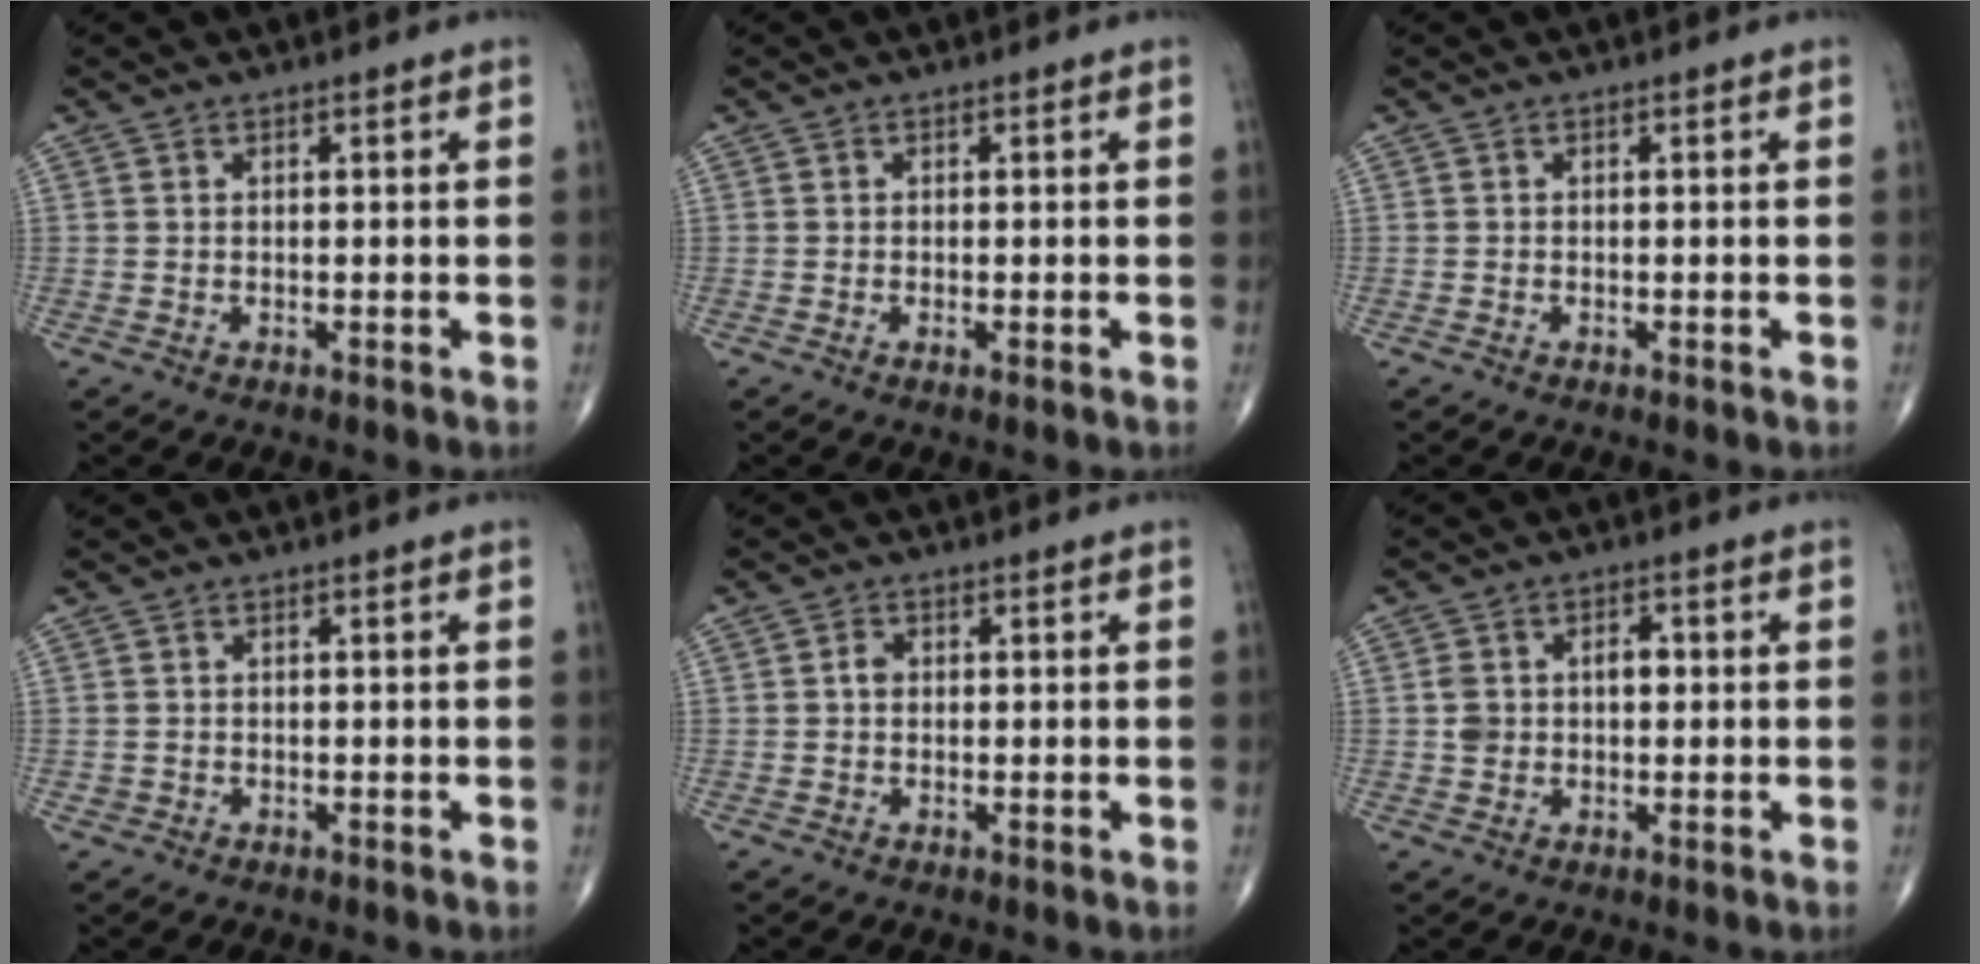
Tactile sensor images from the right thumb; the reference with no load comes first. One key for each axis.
{"total": 0.8, "fx": -0.3, "fy": 0.0, "fz": 0.7, "tx": -0.016, "ty": -0.003, "tz": -0.007}
{"total": 0.0}
{"total": 0.8, "fx": -0.2, "fy": 0.7, "fz": 0.0, "tx": 0.005, "ty": 0.005, "tz": -0.005}
{"total": 1.5, "fx": 0.0, "fy": 1.2, "fz": 0.9, "tx": -0.009, "ty": 0.004, "tz": -0.004}
{"total": 5.3, "fx": 0.2, "fy": 3.9, "fz": 3.7, "tx": -0.055, "ty": 0.019, "tz": 0.006}